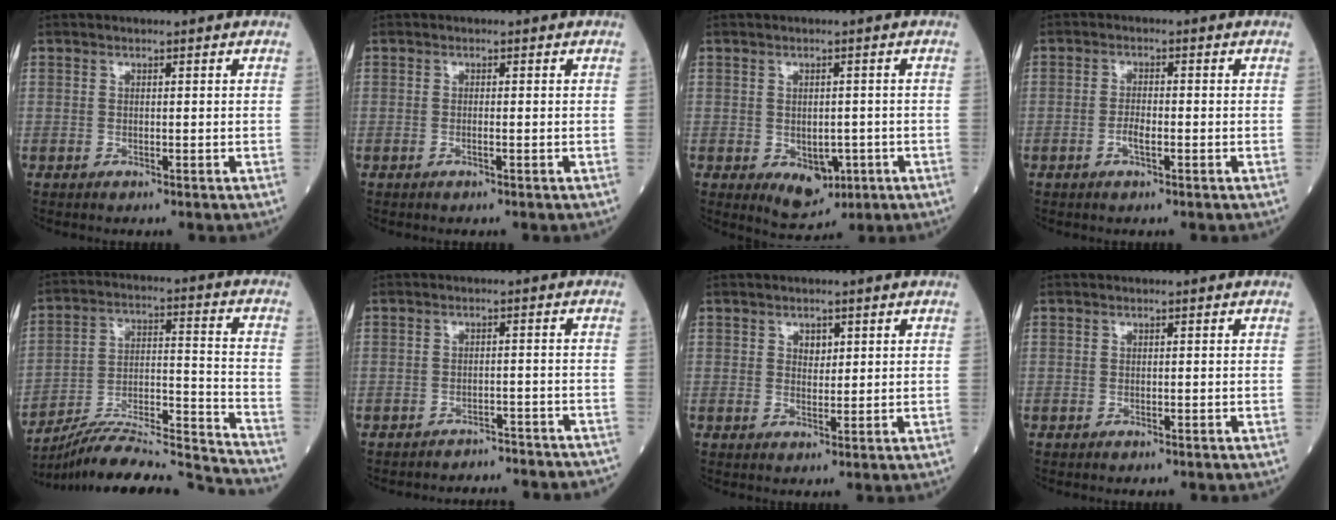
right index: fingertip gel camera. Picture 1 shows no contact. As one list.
[{"total": 0.5, "force": [-0.3, -0.1, 0.4], "torque": [-0.009, 0.001, -0.006]}, {"total": 4.2, "force": [-1.4, 2.8, 2.9], "torque": [-0.034, -0.002, -0.009]}, {"total": 2.3, "force": [-0.8, 0.6, 2.0], "torque": [-0.036, 0.002, -0.014]}, {"total": 22.2, "force": [-21.5, -0.8, 5.7], "torque": [-0.092, 0.016, -0.334]}, {"total": 11.2, "force": [-10.9, 2.3, 1.8], "torque": [-0.017, 0.009, -0.115]}, {"total": 1.8, "force": [0.8, 1.2, 1.0], "torque": [-0.011, -0.002, 0.013]}, {"total": 0.7, "force": [-0.7, 0.2, 0.2], "torque": [-0.009, -0.002, -0.011]}]